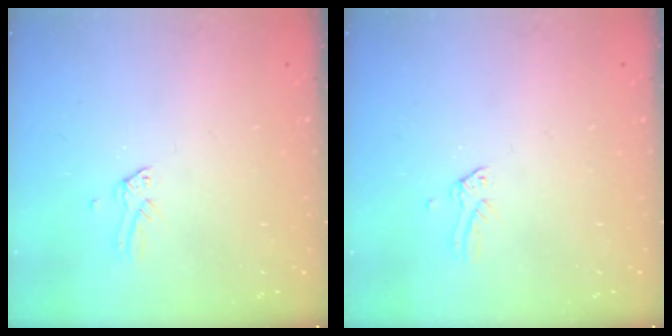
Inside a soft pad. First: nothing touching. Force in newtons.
{"total": 0.0}